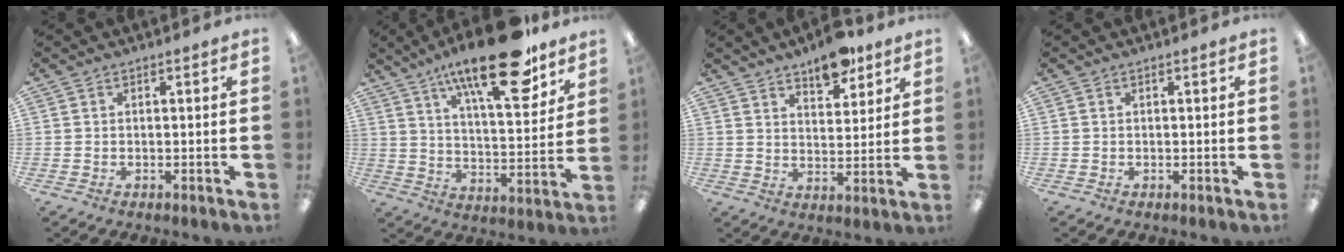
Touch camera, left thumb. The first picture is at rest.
{"total": 22.1, "force": [14.4, 7.1, 15.1], "torque": [-0.236, -0.078, 0.232]}
{"total": 8.7, "force": [6.9, 3.7, 3.8], "torque": [-0.035, -0.043, 0.117]}
{"total": 0.0}